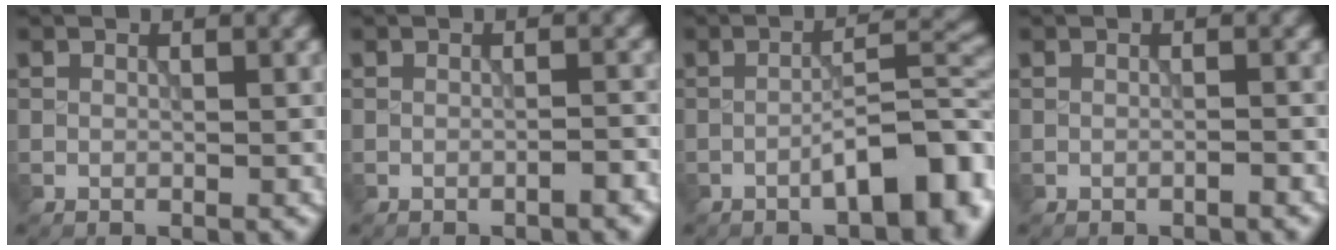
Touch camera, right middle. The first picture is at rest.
{"total": 1.3, "force": [-0.8, 0.2, 1.0], "torque": [-0.011, 0.004, -0.016]}
{"total": 7.6, "force": [-3.5, 2.2, 6.4], "torque": [-0.089, 0.013, -0.053]}
{"total": 0.6, "force": [-0.5, 0.0, 0.4], "torque": [-0.005, 0.003, -0.010]}